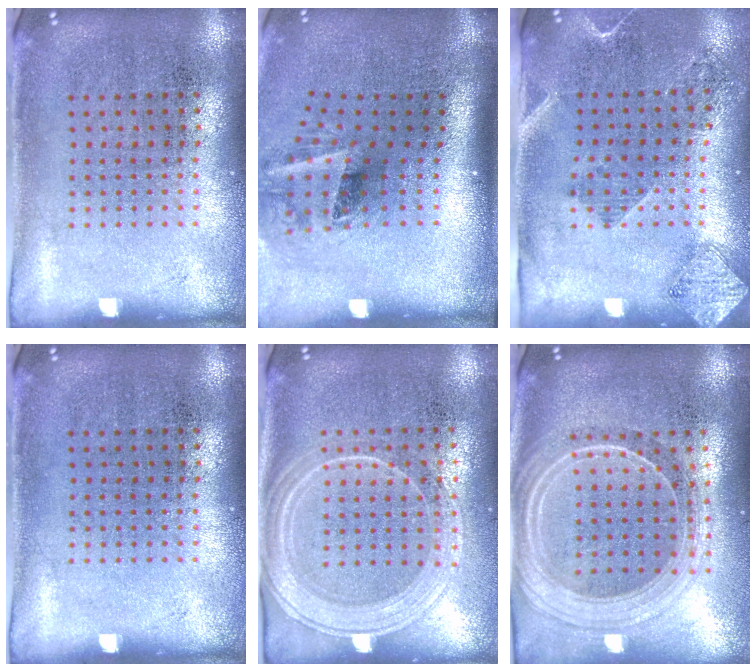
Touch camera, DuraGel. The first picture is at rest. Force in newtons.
{"total": 2.0, "press": 1.2, "slide": 1.6}
{"total": 1.7, "press": 1.4, "slide": 1.0}
{"total": 0.0}
{"total": 2.0, "press": 1.9, "slide": 0.7}
{"total": 2.3, "press": 2.0, "slide": 1.2}